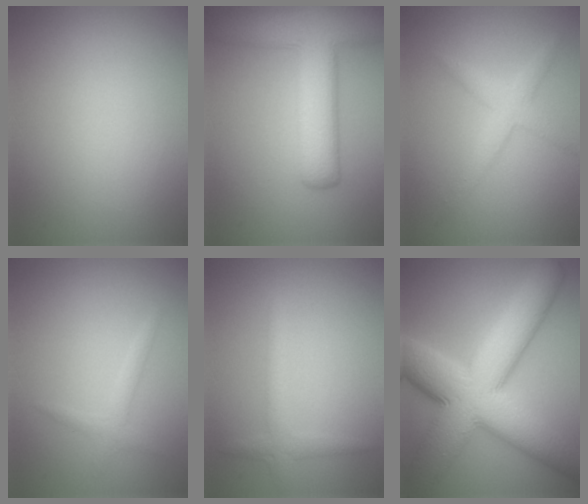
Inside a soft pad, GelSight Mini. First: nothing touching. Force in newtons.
{"total": 8.8, "press": 8.8, "slide": 0.5}
{"total": 2.5, "press": 2.5, "slide": 0.2}
{"total": 1.3, "press": 1.3, "slide": 0.0}
{"total": 1.9, "press": 1.9, "slide": 0.1}
{"total": 13.4, "press": 13.4, "slide": 0.3}